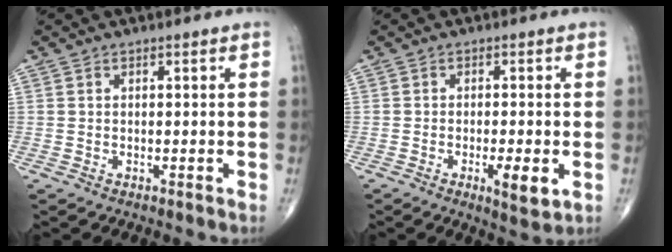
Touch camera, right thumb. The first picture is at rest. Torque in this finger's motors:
{"motor_torque": [0.58, 0.45, 0.06, -0.14, 0.15]}